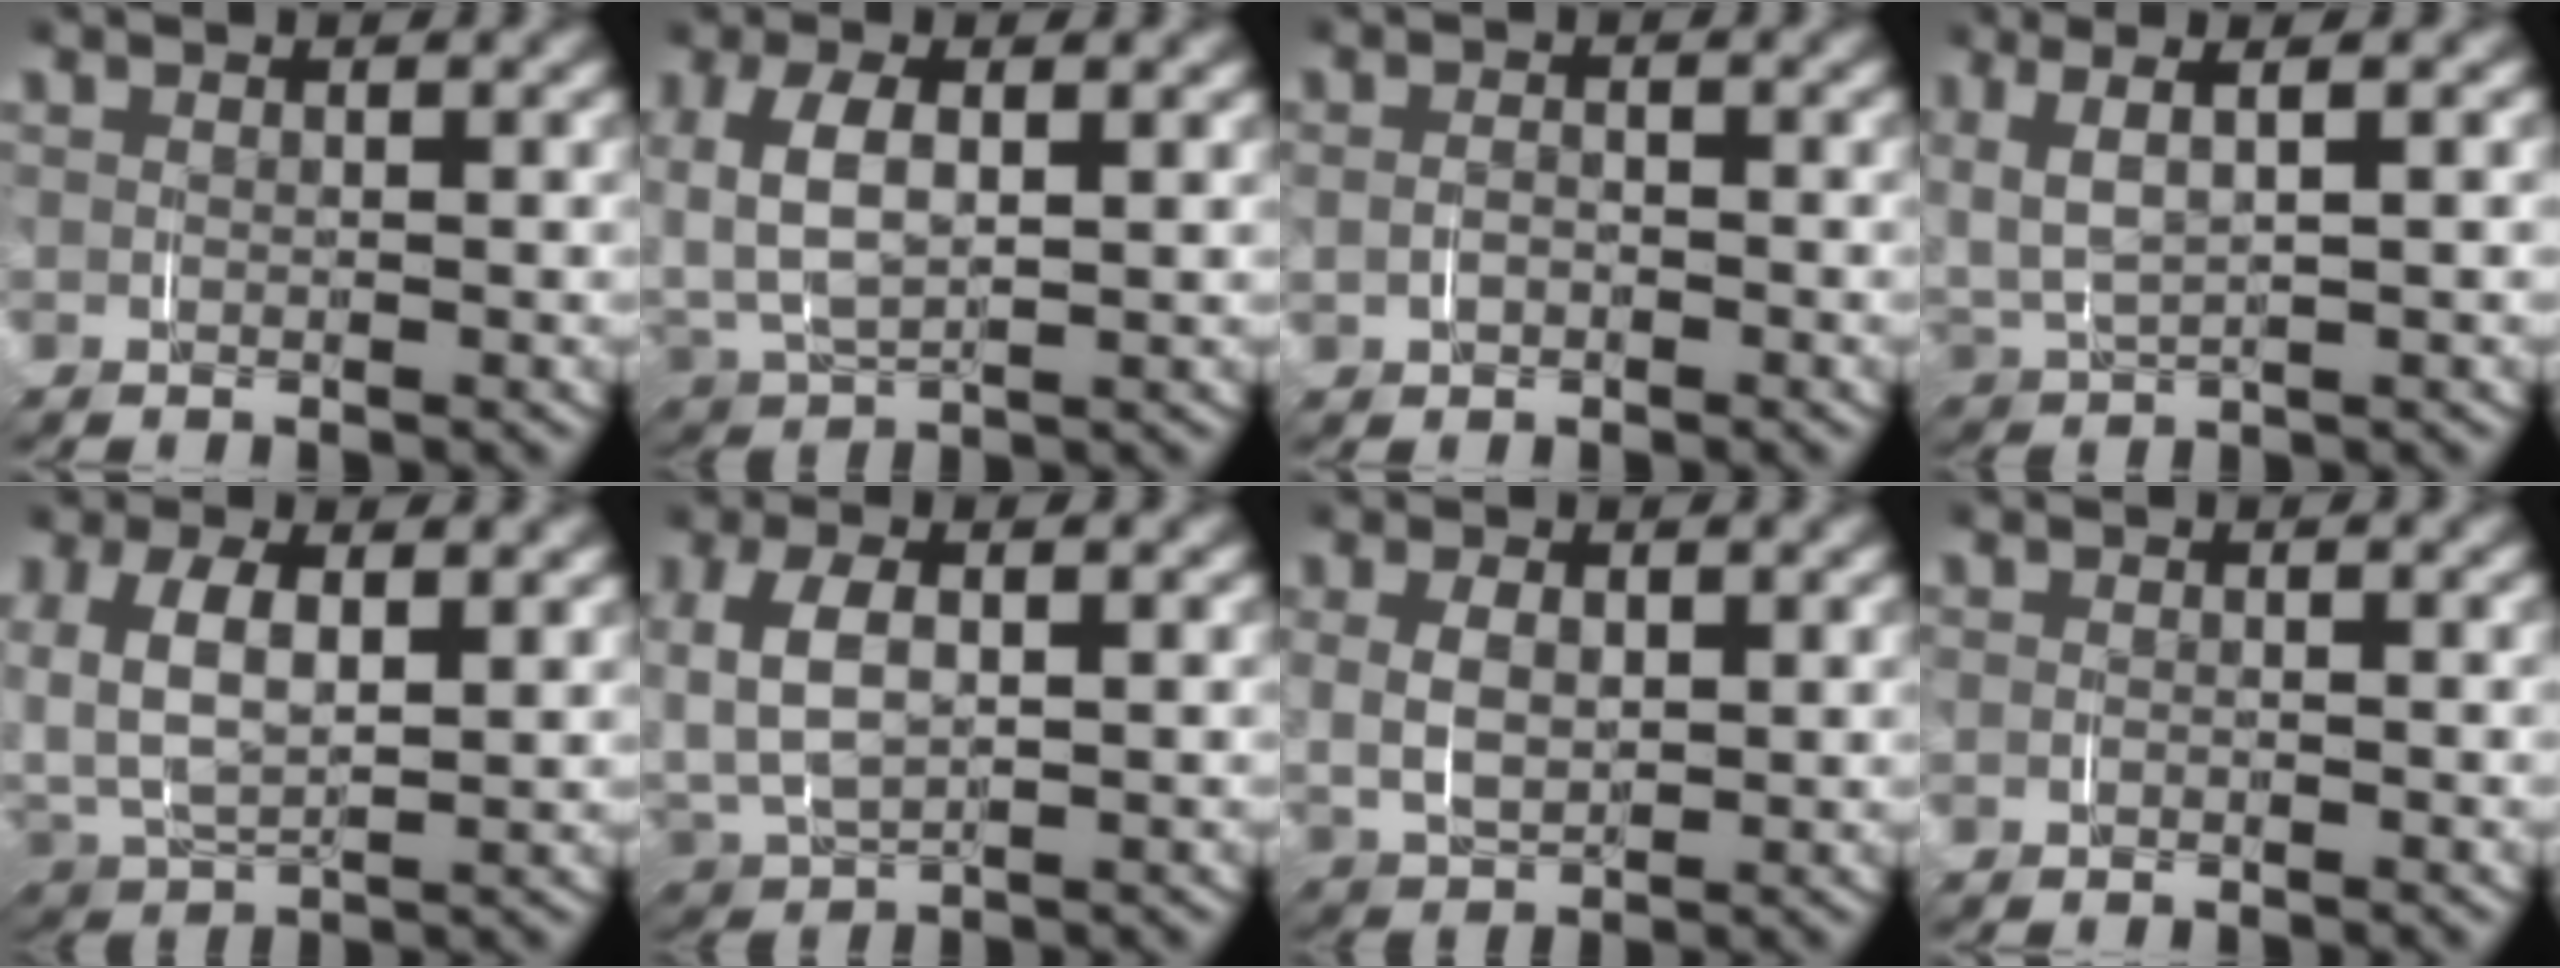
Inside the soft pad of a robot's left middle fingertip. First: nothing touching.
{"total": 1.9, "force": [1.1, 1.1, 1.1], "torque": [-0.036, -0.005, 0.018]}
{"total": 0.8, "force": [-0.3, 0.4, -0.6], "torque": [0.010, -0.004, -0.007]}
{"total": 3.8, "force": [2.0, 2.2, 2.4], "torque": [-0.045, 0.006, 0.024]}
{"total": 3.0, "force": [1.7, 1.9, 1.6], "torque": [-0.047, -0.005, 0.024]}
{"total": 1.7, "force": [0.6, 1.2, 1.0], "torque": [-0.035, -0.009, 0.014]}
{"total": 1.8, "force": [0.9, 1.5, 0.7], "torque": [-0.020, -0.003, 0.010]}
{"total": 0.8, "force": [-0.6, 0.5, -0.2], "torque": [-0.006, -0.006, -0.011]}